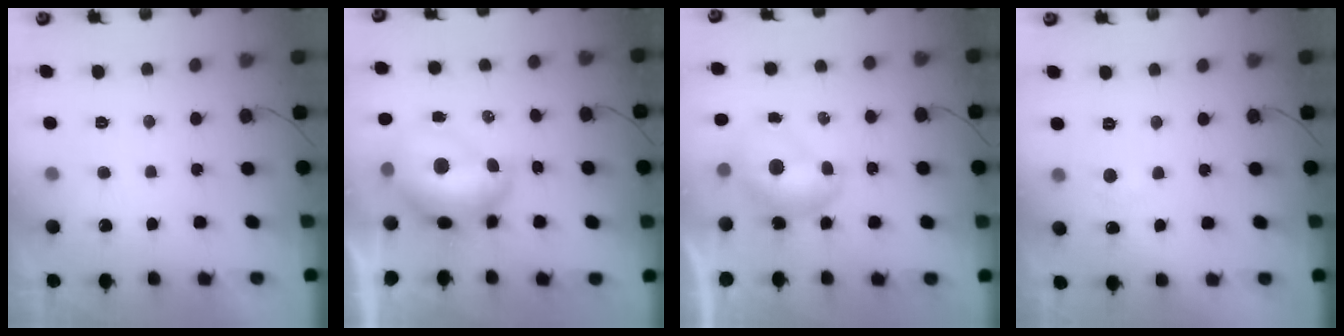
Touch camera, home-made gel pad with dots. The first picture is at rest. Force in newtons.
{"total": 12.3, "press": 12.3, "slide": 1.1}
{"total": 7.4, "press": 7.4, "slide": 0.1}
{"total": 2.8, "press": 2.7, "slide": 0.4}